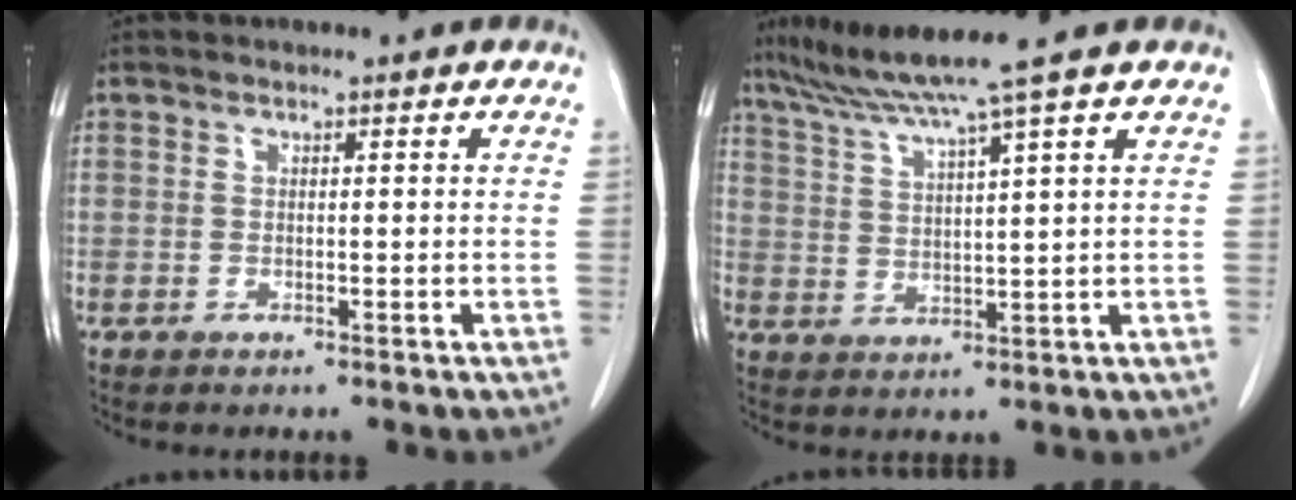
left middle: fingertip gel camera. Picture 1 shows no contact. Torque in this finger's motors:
{"motor_torque": [1.10, -1.03, 0.25, 0.06]}